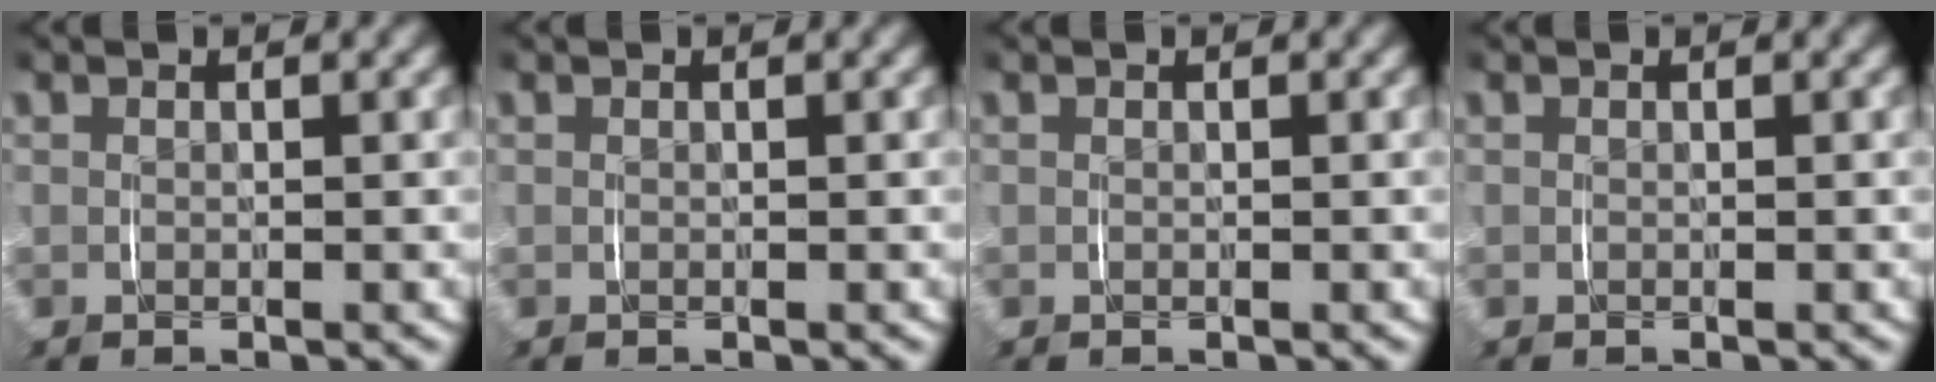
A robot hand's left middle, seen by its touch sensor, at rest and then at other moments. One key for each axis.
{"total": 0.0}
{"total": 0.0}
{"total": 0.0}